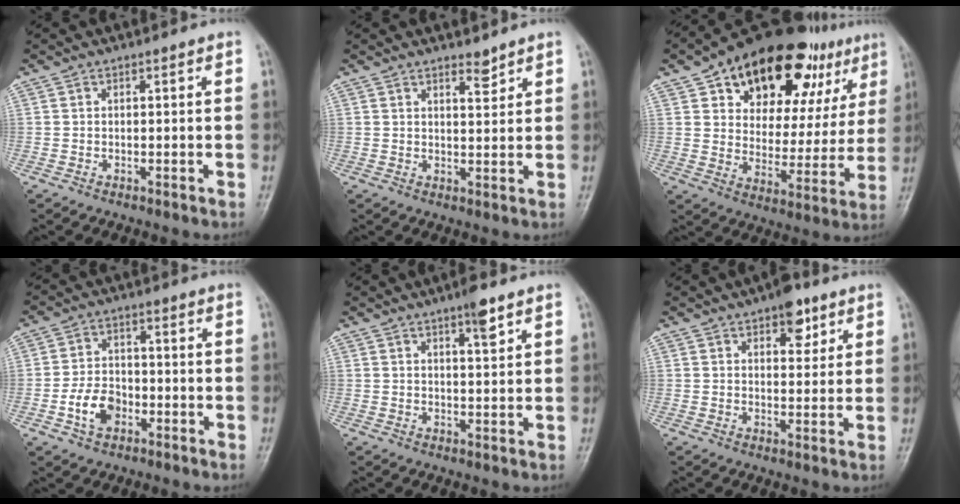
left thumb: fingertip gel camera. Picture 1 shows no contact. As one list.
[{"total": 2.6, "force": [2.2, 0.8, 1.2], "torque": [-0.010, -0.018, 0.036]}, {"total": 26.6, "force": [14.8, 13.4, 17.5], "torque": [-0.206, -0.018, 0.223]}, {"total": 6.8, "force": [-2.6, 4.7, 4.1], "torque": [-0.061, 0.019, -0.051]}, {"total": 4.1, "force": [2.6, 0.7, 3.1], "torque": [-0.046, -0.014, 0.041]}, {"total": 6.2, "force": [3.6, 3.1, 4.0], "torque": [-0.026, -0.015, 0.046]}]